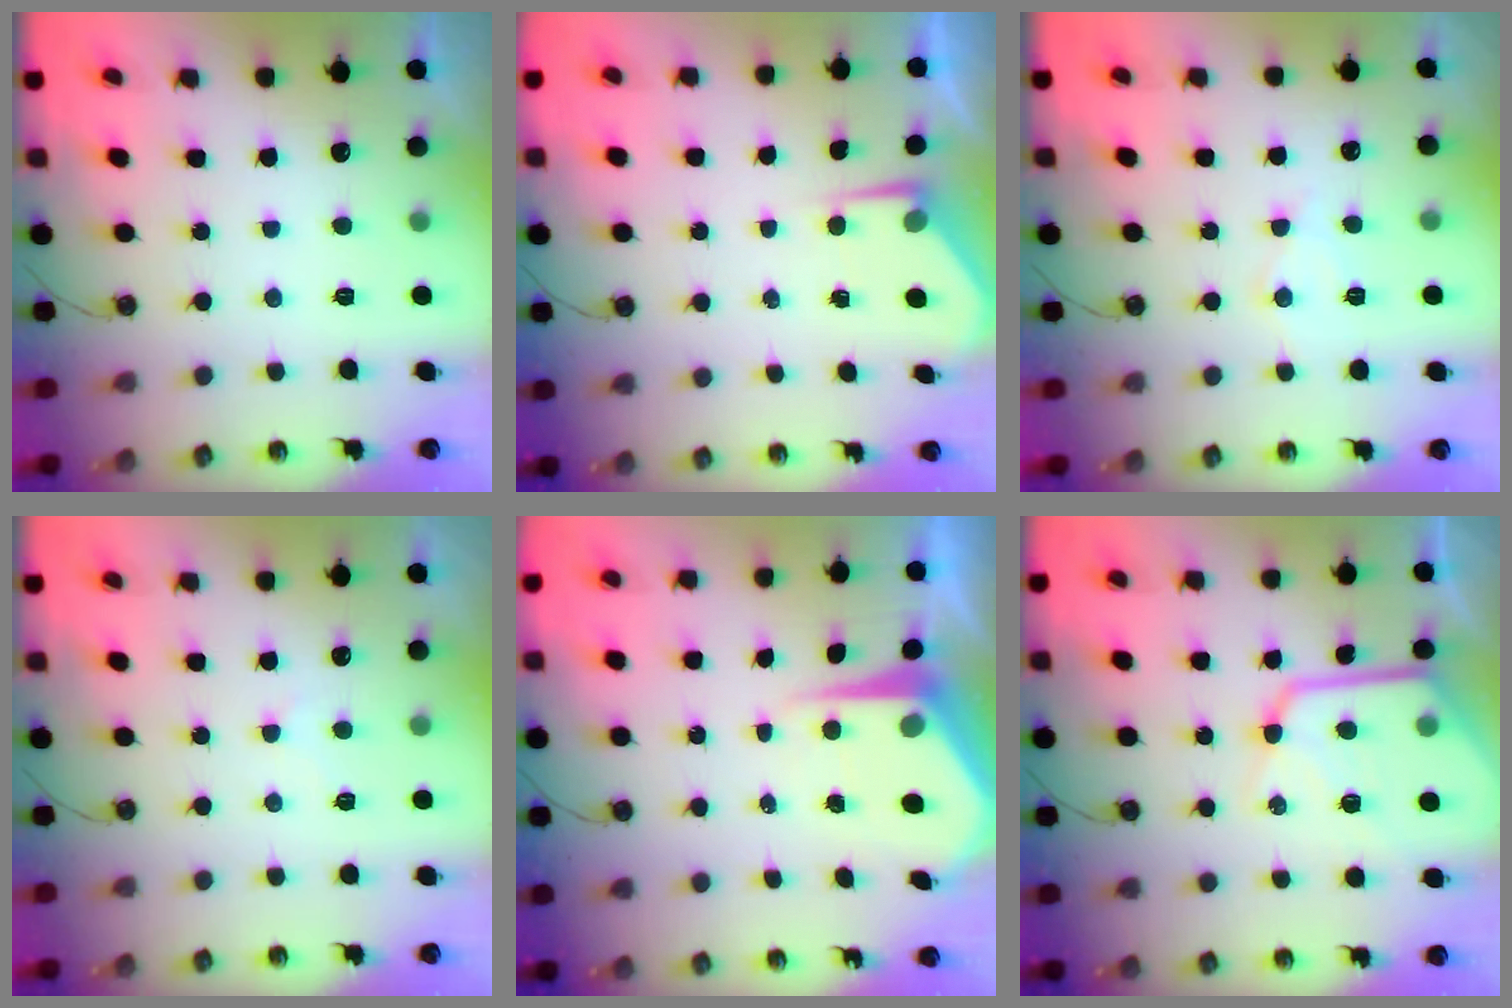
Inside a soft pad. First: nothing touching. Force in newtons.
{"total": 3.7, "press": 3.6, "slide": 0.5}
{"total": 6.1, "press": 6.1, "slide": 0.5}
{"total": 6.7, "press": 6.7, "slide": 0.8}
{"total": 7.2, "press": 7.2, "slide": 0.6}
{"total": 16.7, "press": 16.6, "slide": 1.5}